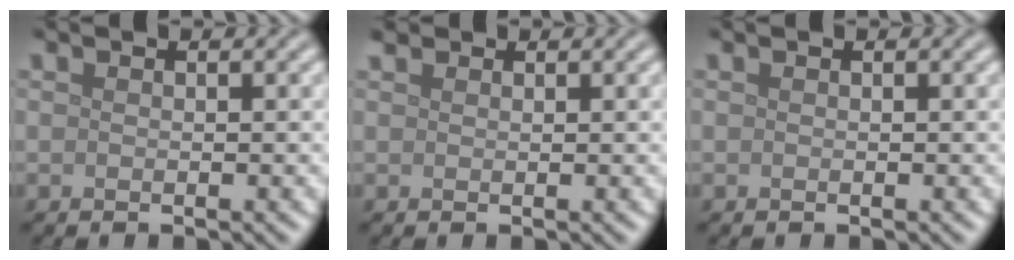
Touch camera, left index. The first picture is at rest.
{"total": 0.8, "force": [0.8, 0.3, 0.1], "torque": [-0.003, 0.003, 0.016]}
{"total": 0.0}